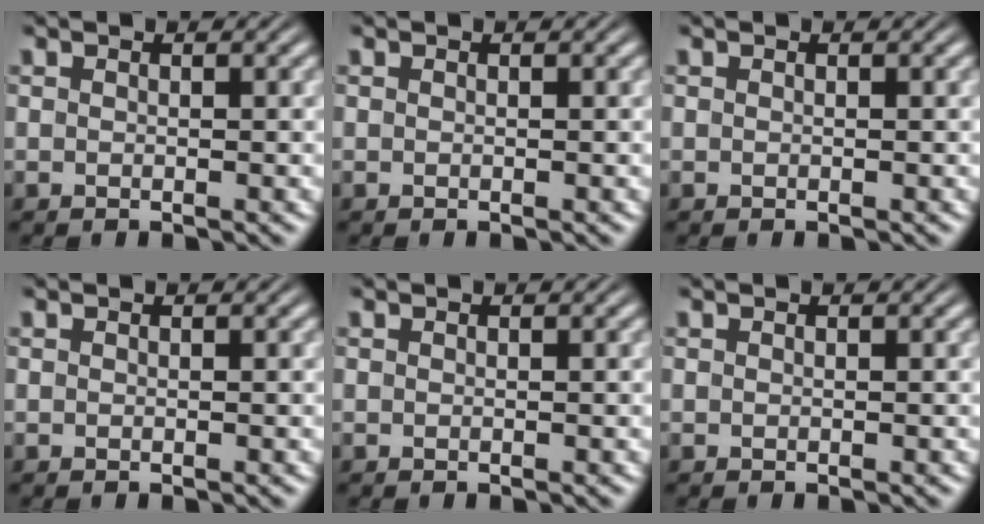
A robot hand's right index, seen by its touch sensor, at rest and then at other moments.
{"total": 0.0}
{"total": 0.0}
{"total": 0.0}
{"total": 0.0}
{"total": 0.0}